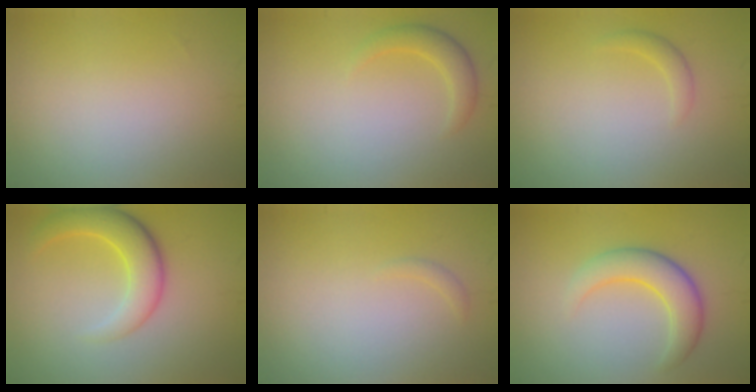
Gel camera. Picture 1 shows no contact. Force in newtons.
{"total": 2.1, "press": 2.1, "slide": 0.2}
{"total": 1.0, "press": 1.0, "slide": 0.0}
{"total": 4.6, "press": 4.6, "slide": 0.2}
{"total": 0.6, "press": 0.6, "slide": 0.1}
{"total": 4.2, "press": 4.2, "slide": 0.1}